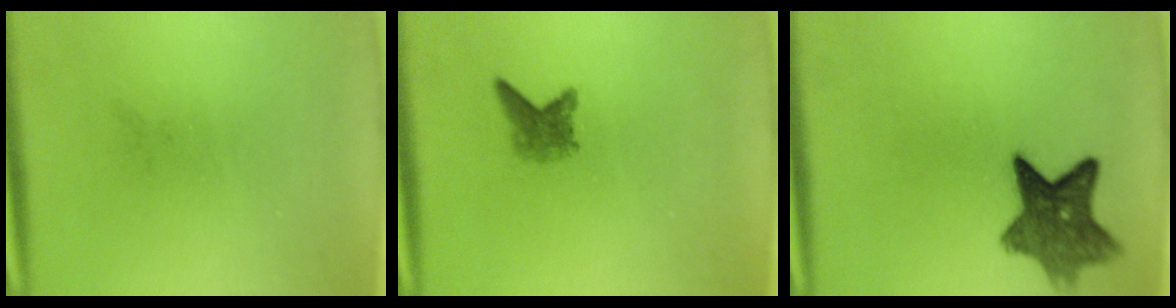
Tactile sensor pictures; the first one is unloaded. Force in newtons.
{"total": 2.3}
{"total": 8.9}